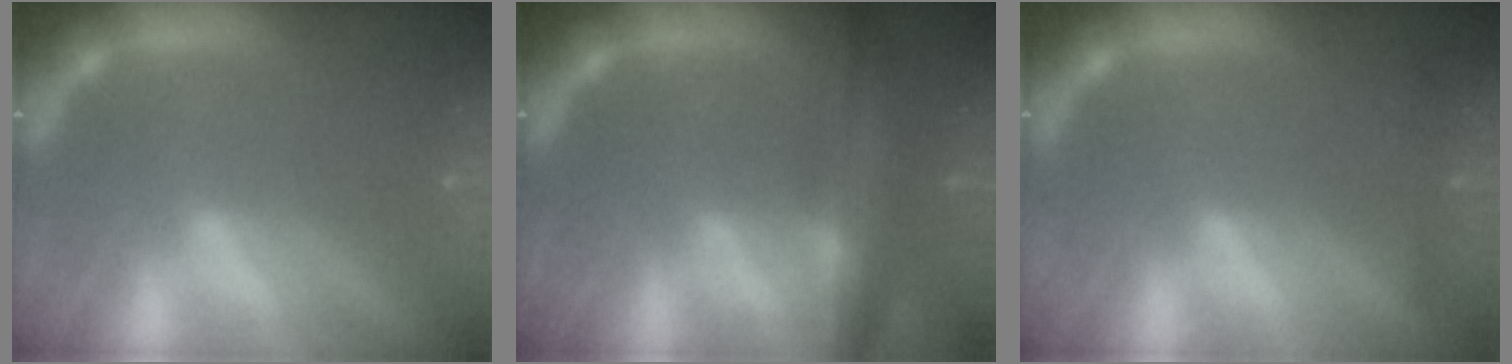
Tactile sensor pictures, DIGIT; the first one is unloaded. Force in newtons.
{"total": 6.0}
{"total": 1.4}